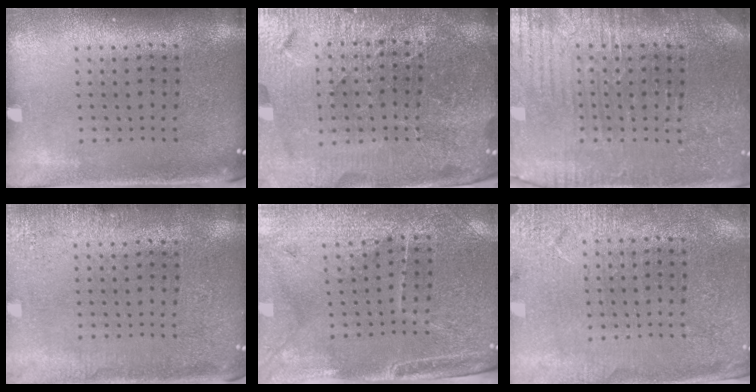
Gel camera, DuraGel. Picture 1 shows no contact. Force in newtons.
{"total": 5.9, "press": 5.3, "slide": 2.6}
{"total": 3.7, "press": 3.6, "slide": 0.9}
{"total": 2.3, "press": 2.2, "slide": 0.3}
{"total": 3.2, "press": 3.1, "slide": 0.9}
{"total": 2.7, "press": 2.7, "slide": 0.2}